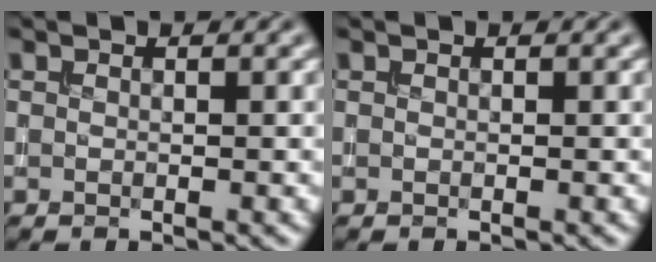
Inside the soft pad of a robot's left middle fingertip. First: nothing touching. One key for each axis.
{"total": 0.0}